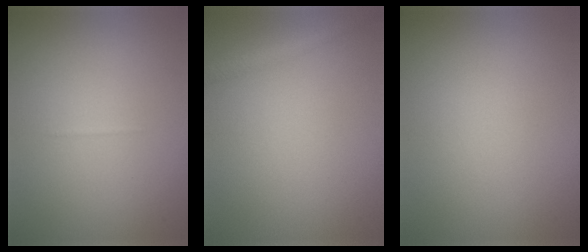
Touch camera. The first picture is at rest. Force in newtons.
{"total": 1.4, "press": 1.4, "slide": 0.1}
{"total": 0.0}